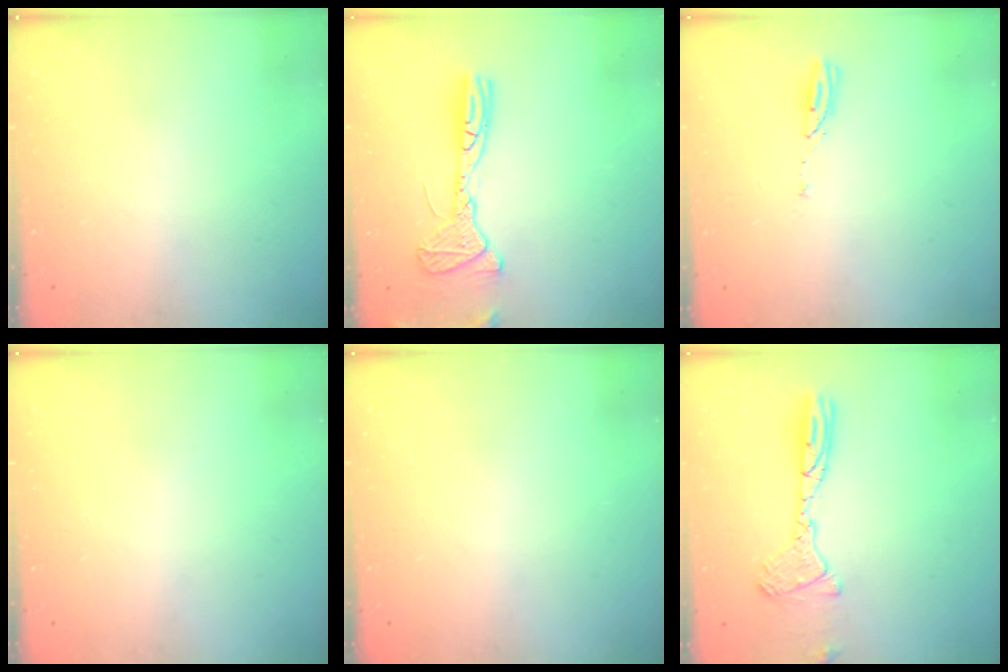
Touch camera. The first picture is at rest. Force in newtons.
{"total": 12.5, "press": 12.3, "slide": 2.3}
{"total": 3.0, "press": 2.9, "slide": 0.3}
{"total": 15.1, "press": 2.1, "slide": 14.9}
{"total": 0.0}
{"total": 13.0, "press": 12.6, "slide": 3.3}